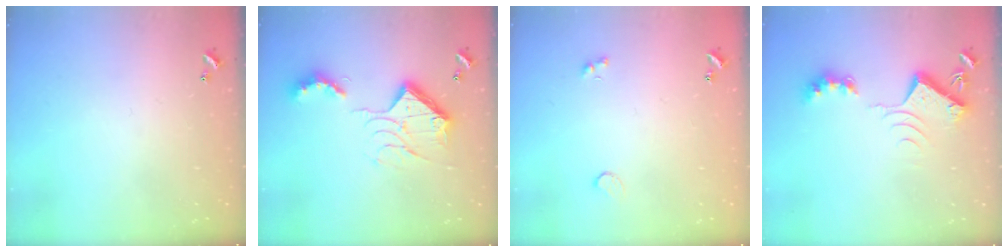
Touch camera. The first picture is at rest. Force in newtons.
{"total": 16.9, "press": 16.9, "slide": 0.7}
{"total": 4.0, "press": 3.8, "slide": 1.1}
{"total": 8.7, "press": 8.7, "slide": 0.6}